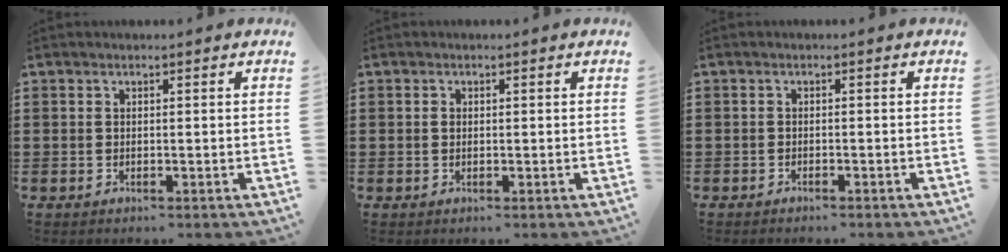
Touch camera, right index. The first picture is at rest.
{"total": 0.7, "force": [0.1, 0.5, 0.4], "torque": [-0.010, 0.001, 0.002]}
{"total": 0.8, "force": [-0.8, 0.0, 0.1], "torque": [-0.004, -0.001, -0.015]}